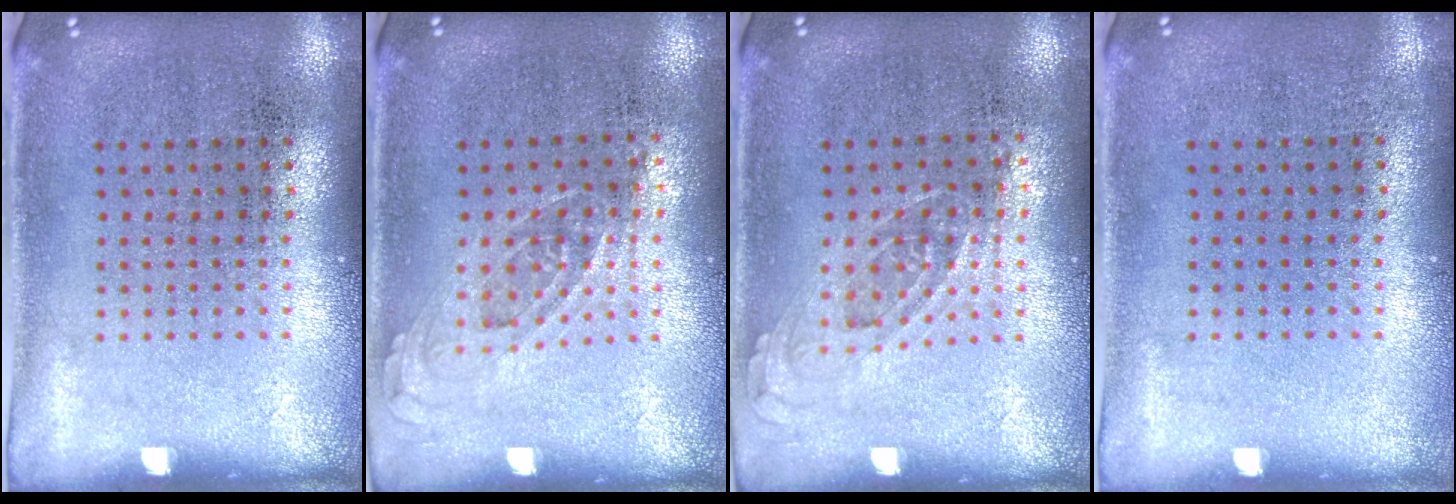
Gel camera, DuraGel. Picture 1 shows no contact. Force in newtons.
{"total": 0.7, "press": 0.7, "slide": 0.3}
{"total": 0.7, "press": 0.7, "slide": 0.3}
{"total": 0.0}